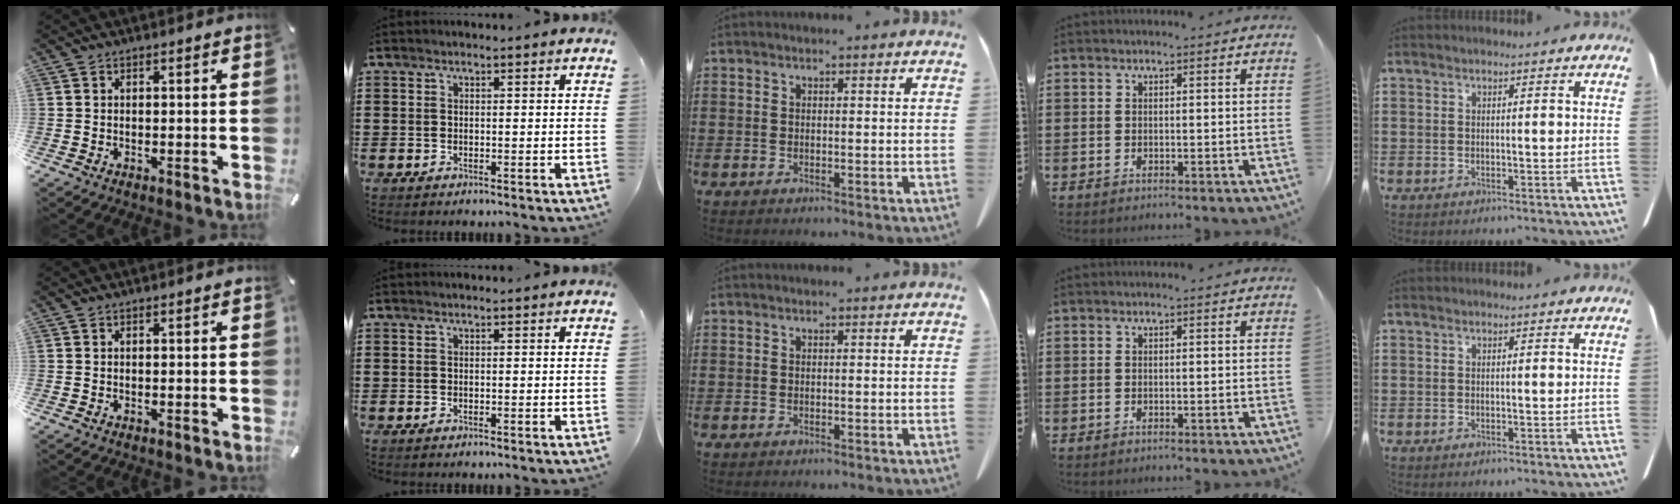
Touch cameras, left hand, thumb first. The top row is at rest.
{}